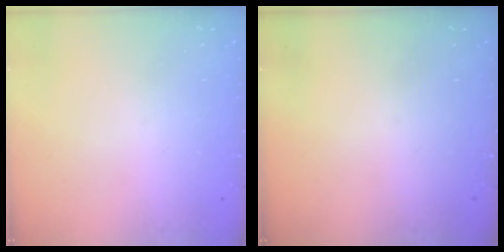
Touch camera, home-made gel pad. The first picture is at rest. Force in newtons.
{"total": 0.0}